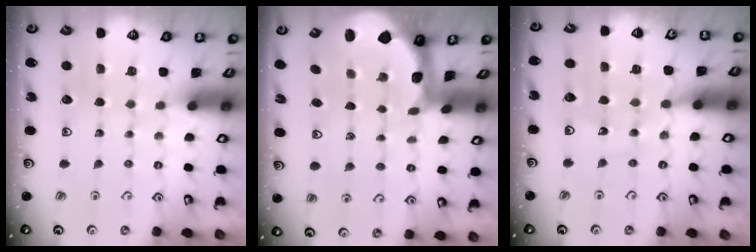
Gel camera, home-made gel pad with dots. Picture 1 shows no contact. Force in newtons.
{"total": 1.1, "press": 1.0, "slide": 0.4}
{"total": 12.1, "press": 11.9, "slide": 2.2}